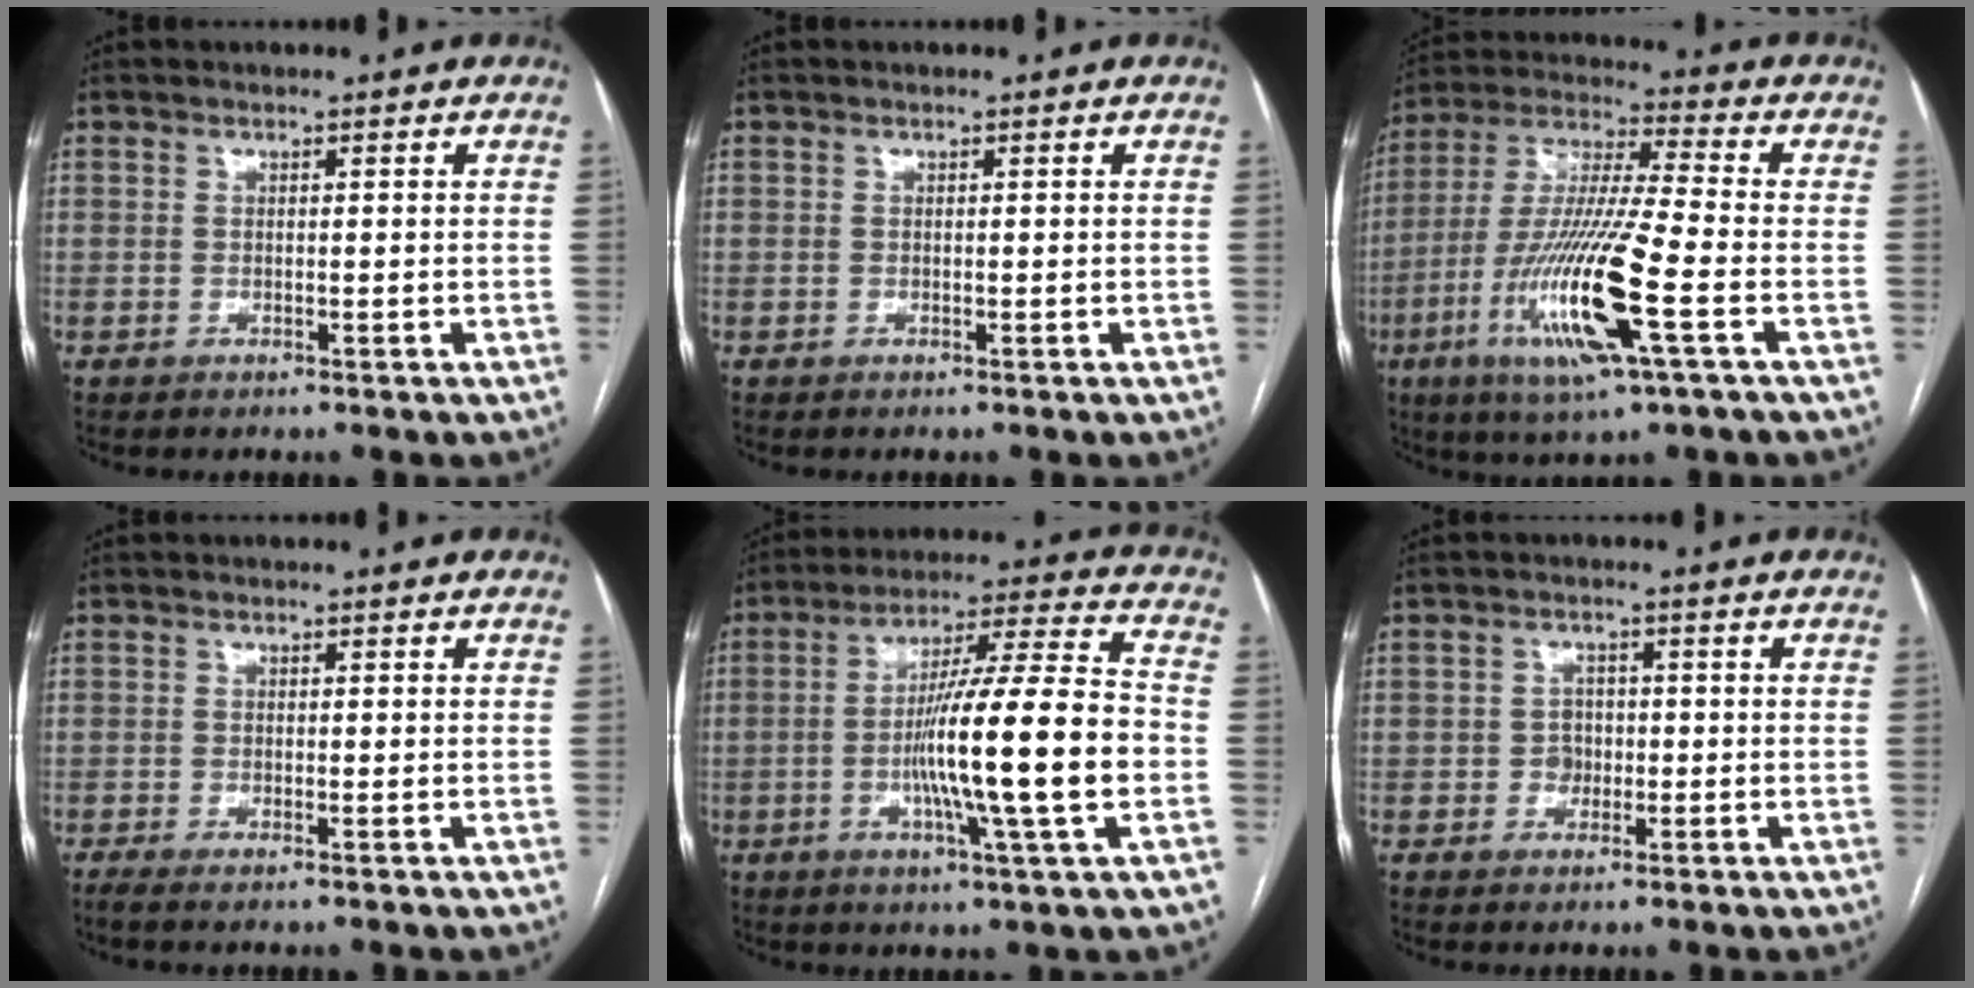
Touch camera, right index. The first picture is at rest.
{"total": 0.0}
{"total": 17.6, "force": [-5.8, 0.6, 16.6], "torque": [-0.344, -0.021, -0.110]}
{"total": 1.2, "force": [-0.9, -0.1, 0.7], "torque": [-0.016, -0.003, -0.020]}
{"total": 17.9, "force": [-3.2, -0.3, 17.6], "torque": [-0.296, -0.001, -0.060]}
{"total": 2.2, "force": [-0.5, 2.0, 1.0], "torque": [-0.009, 0.006, -0.007]}